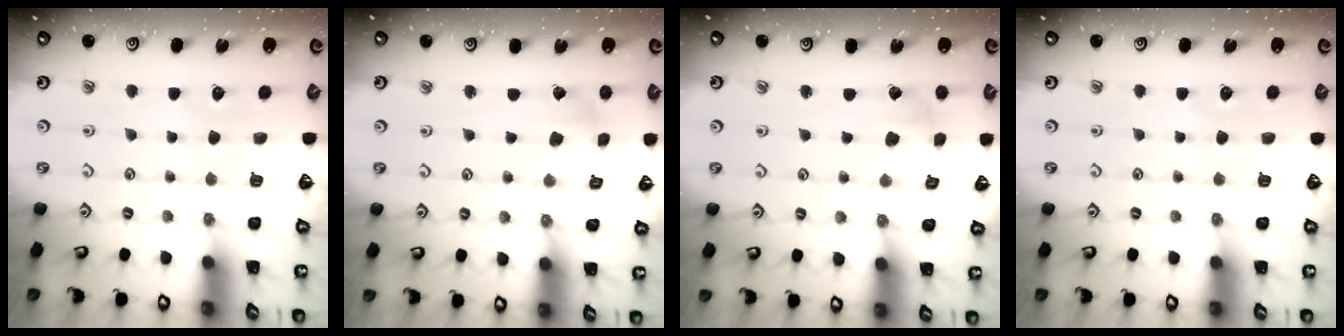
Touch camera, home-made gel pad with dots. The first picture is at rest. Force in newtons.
{"total": 1.5, "press": 1.5, "slide": 0.0}
{"total": 2.9, "press": 2.9, "slide": 0.3}
{"total": 0.0}